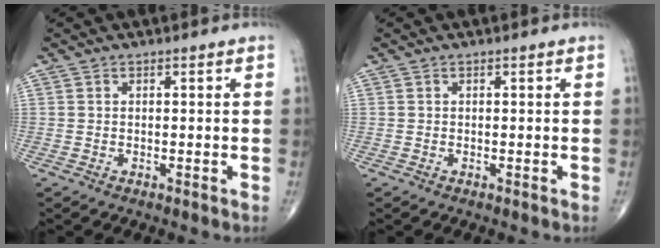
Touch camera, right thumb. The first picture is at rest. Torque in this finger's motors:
{"motor_torque": [0.02, 0.03, -0.02, 0.02, 0.00]}